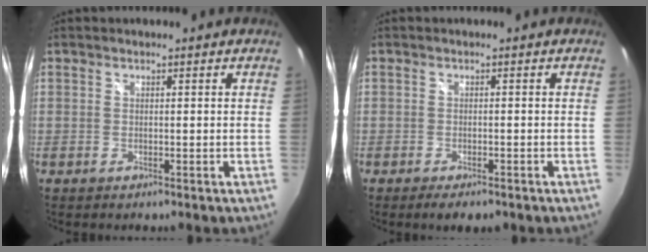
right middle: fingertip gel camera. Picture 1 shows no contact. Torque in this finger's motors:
{"motor_torque": [0.06, -0.41, -0.19, -0.06]}